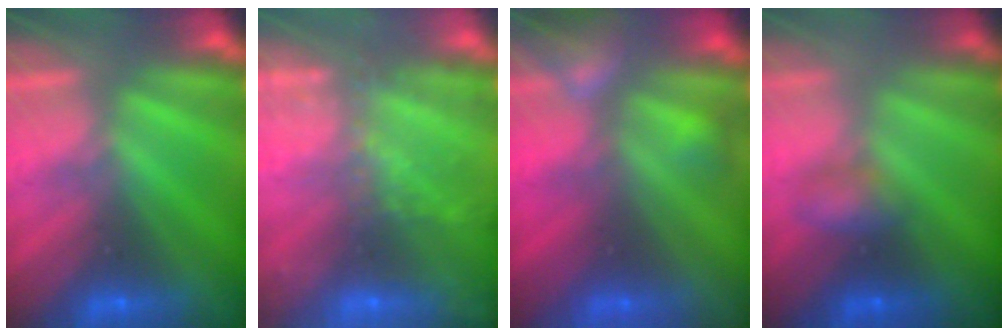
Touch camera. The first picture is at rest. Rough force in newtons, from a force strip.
{"total": 7.5}
{"total": 7.5}
{"total": 2.7}